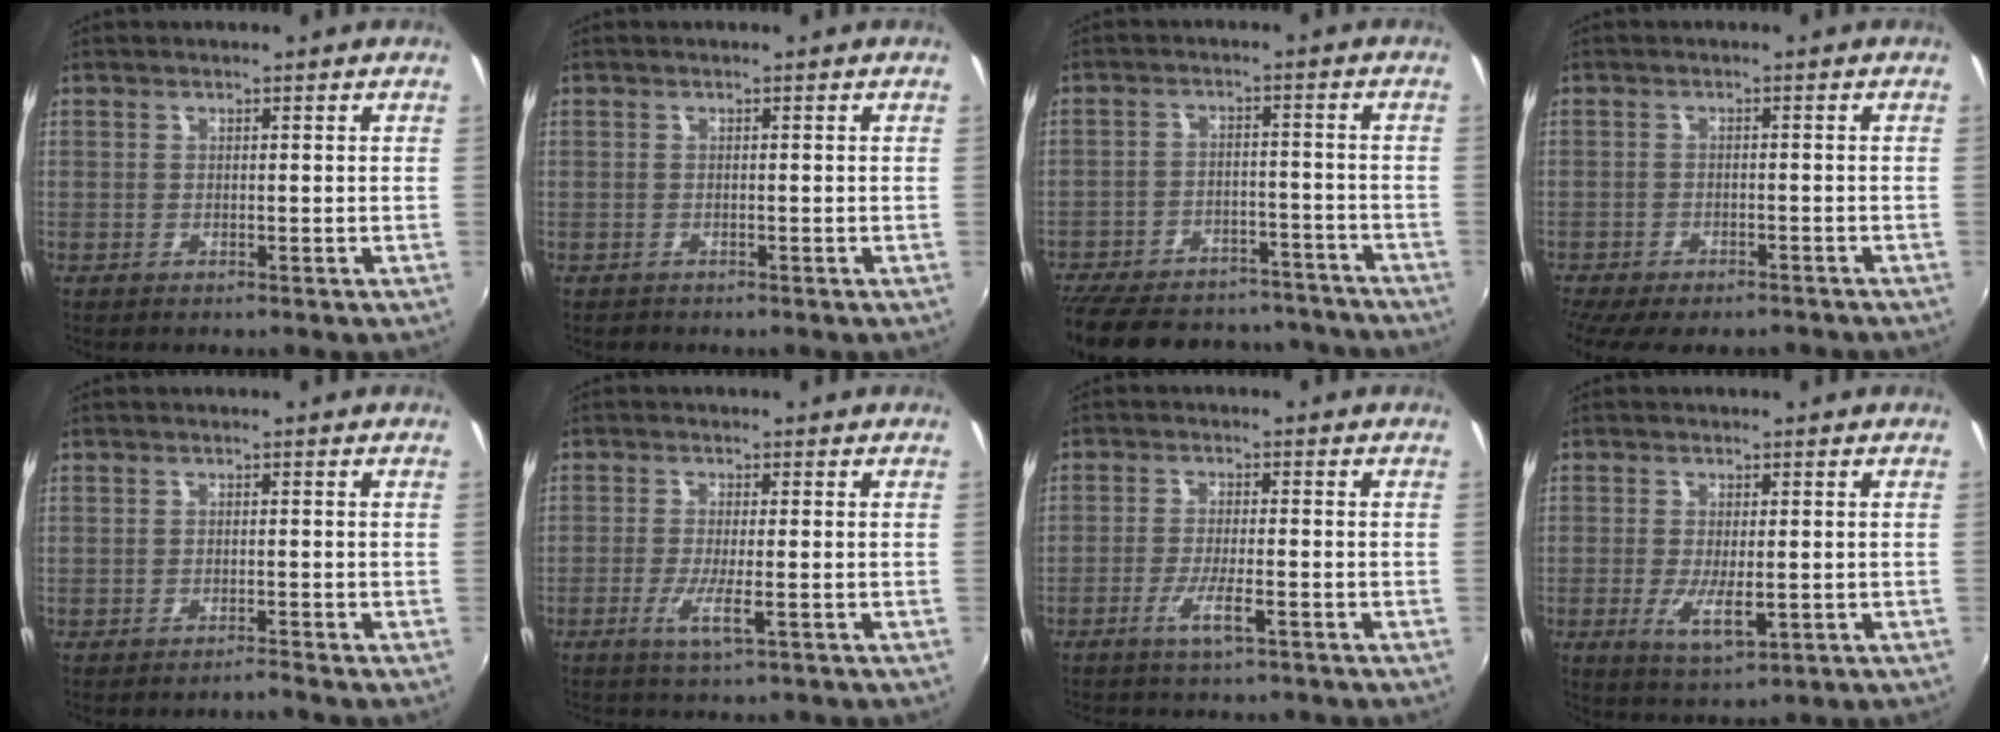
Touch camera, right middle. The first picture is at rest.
{"total": 0.8, "force": [-0.6, 0.5, -0.1], "torque": [-0.002, -0.001, -0.011]}
{"total": 25.3, "force": [-21.4, 10.1, 8.9], "torque": [-0.206, 0.032, -0.281]}
{"total": 9.6, "force": [-8.0, 2.8, 4.4], "torque": [-0.100, -0.037, -0.123]}
{"total": 1.2, "force": [-1.1, -0.3, 0.1], "torque": [0.000, -0.004, -0.020]}
{"total": 3.8, "force": [-2.1, 0.0, 3.2], "torque": [-0.072, -0.009, -0.043]}
{"total": 4.1, "force": [-2.8, 0.3, 3.0], "torque": [-0.068, -0.005, -0.054]}
{"total": 6.1, "force": [-1.8, 2.1, 5.4], "torque": [-0.106, -0.018, -0.028]}